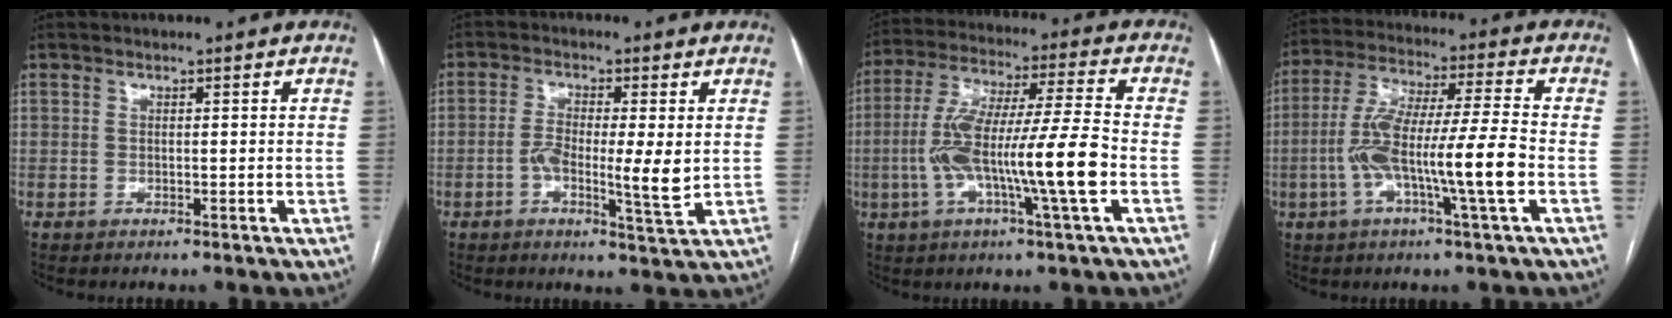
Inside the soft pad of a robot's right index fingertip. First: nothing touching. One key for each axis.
{"total": 7.2, "fx": -0.6, "fy": 1.2, "fz": 7.1, "tx": -0.124, "ty": -0.006, "tz": -0.013}
{"total": 15.8, "fx": -3.5, "fy": 0.1, "fz": 15.4, "tx": -0.291, "ty": 0.004, "tz": -0.068}
{"total": 14.5, "fx": -3.5, "fy": 0.1, "fz": 14.1, "tx": -0.273, "ty": 0.007, "tz": -0.068}